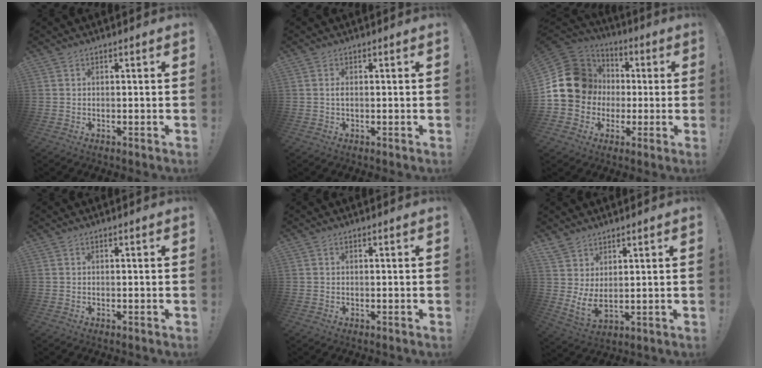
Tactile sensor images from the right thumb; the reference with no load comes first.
{"total": 1.1, "force": [-0.3, 0.4, 1.0], "torque": [-0.020, 0.004, -0.006]}
{"total": 18.9, "force": [2.0, 16.8, 8.5], "torque": [-0.136, 0.002, 0.065]}
{"total": 0.0}
{"total": 0.0}
{"total": 5.7, "force": [3.2, 2.4, 4.0], "torque": [-0.075, -0.035, 0.063]}